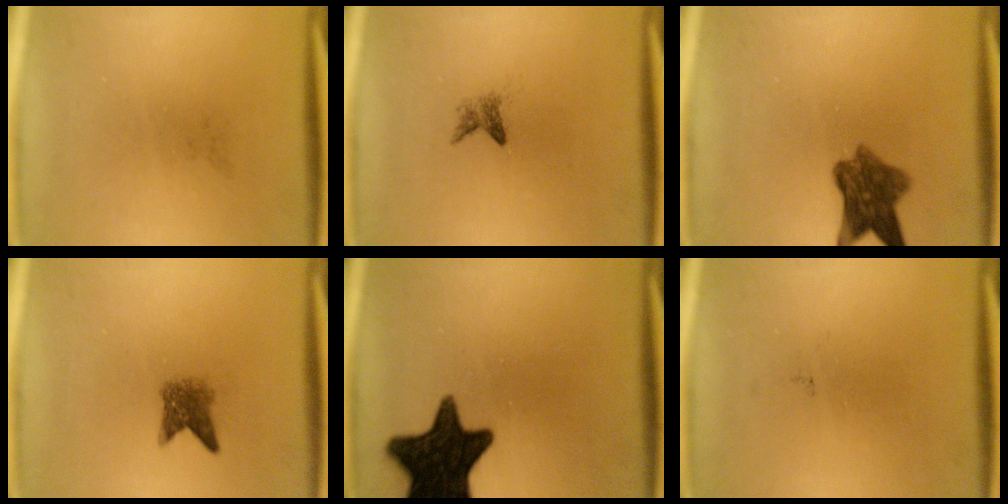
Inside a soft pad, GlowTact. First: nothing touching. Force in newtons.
{"total": 1.4}
{"total": 7.4}
{"total": 3.0}
{"total": 15.9}
{"total": 0.0}